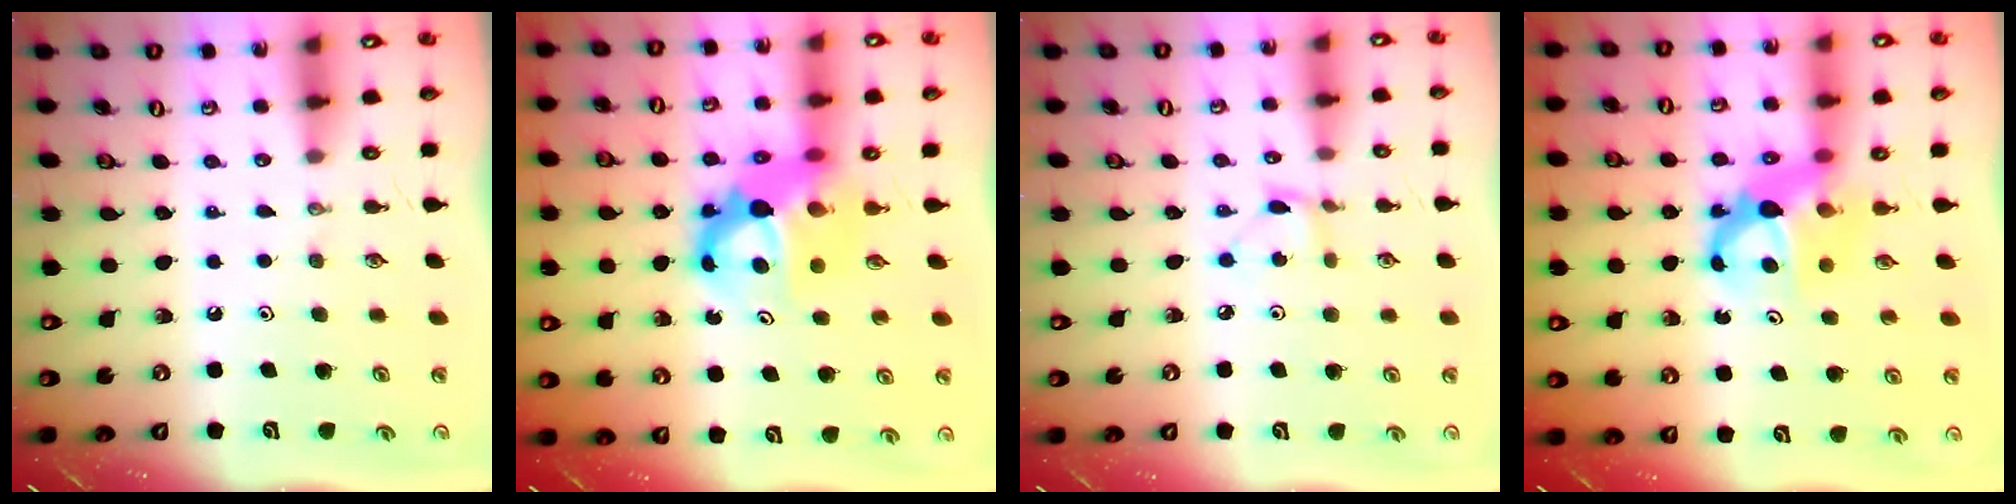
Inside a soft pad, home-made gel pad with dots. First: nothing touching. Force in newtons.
{"total": 9.6, "press": 9.5, "slide": 0.9}
{"total": 2.9, "press": 2.9, "slide": 0.3}
{"total": 6.6, "press": 6.6, "slide": 0.5}